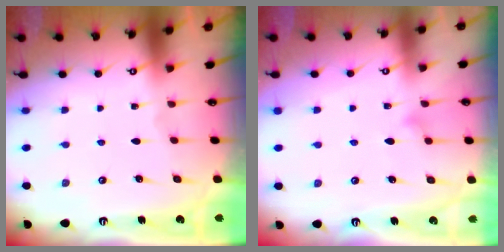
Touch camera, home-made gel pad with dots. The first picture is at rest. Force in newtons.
{"total": 9.0, "press": 9.0, "slide": 0.5}